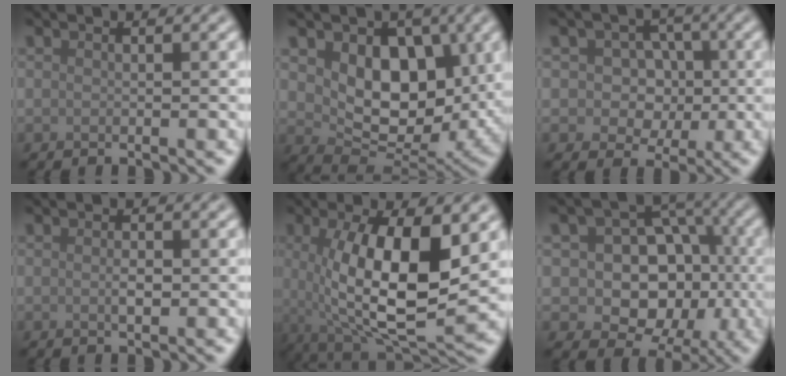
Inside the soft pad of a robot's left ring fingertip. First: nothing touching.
{"total": 8.3, "force": [1.6, 5.6, 6.0], "torque": [-0.097, -0.022, 0.028]}
{"total": 5.1, "force": [0.1, 4.4, 2.7], "torque": [-0.013, 0.010, -0.020]}
{"total": 1.1, "force": [-0.1, 0.4, 1.0], "torque": [-0.021, -0.003, 0.000]}
{"total": 11.3, "force": [0.7, 4.0, 10.5], "torque": [-0.174, -0.017, 0.017]}
{"total": 9.8, "force": [-0.5, 8.0, 5.7], "torque": [-0.041, 0.010, -0.036]}